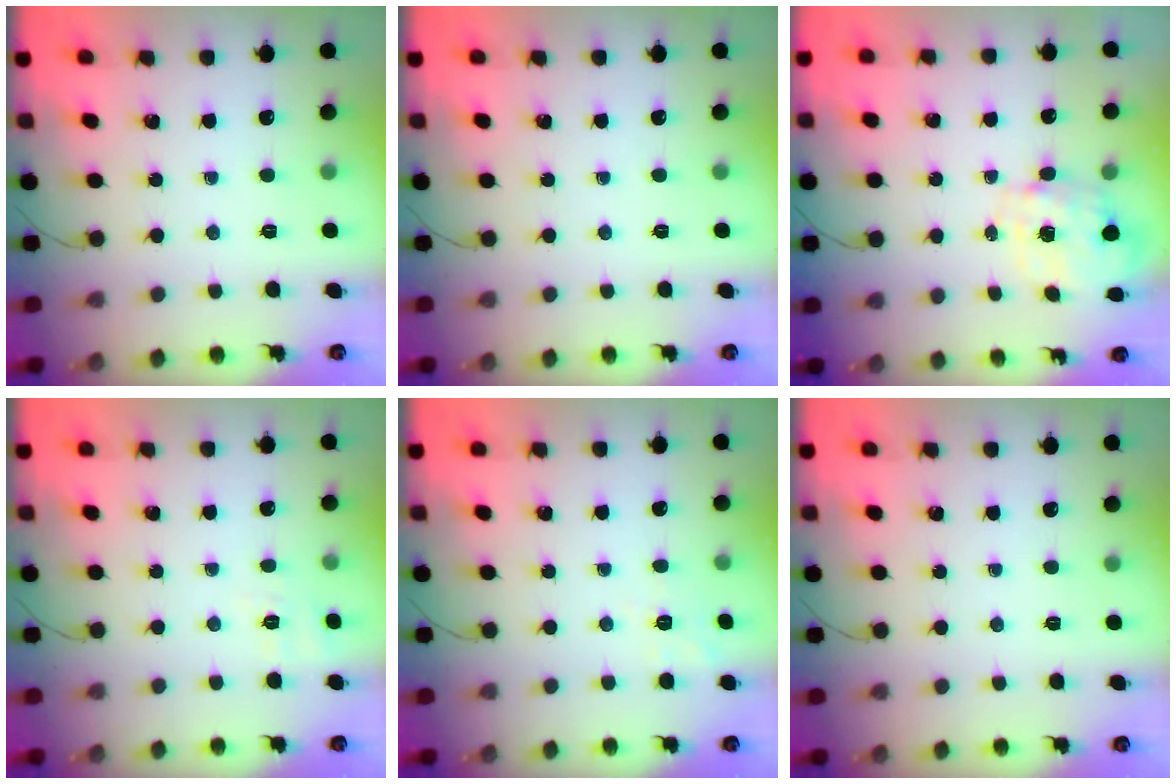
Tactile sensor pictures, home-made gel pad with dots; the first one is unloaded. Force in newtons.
{"total": 0.0}
{"total": 2.9, "press": 2.7, "slide": 0.8}
{"total": 7.3, "press": 6.9, "slide": 2.3}
{"total": 3.5, "press": 2.9, "slide": 2.1}
{"total": 0.0}